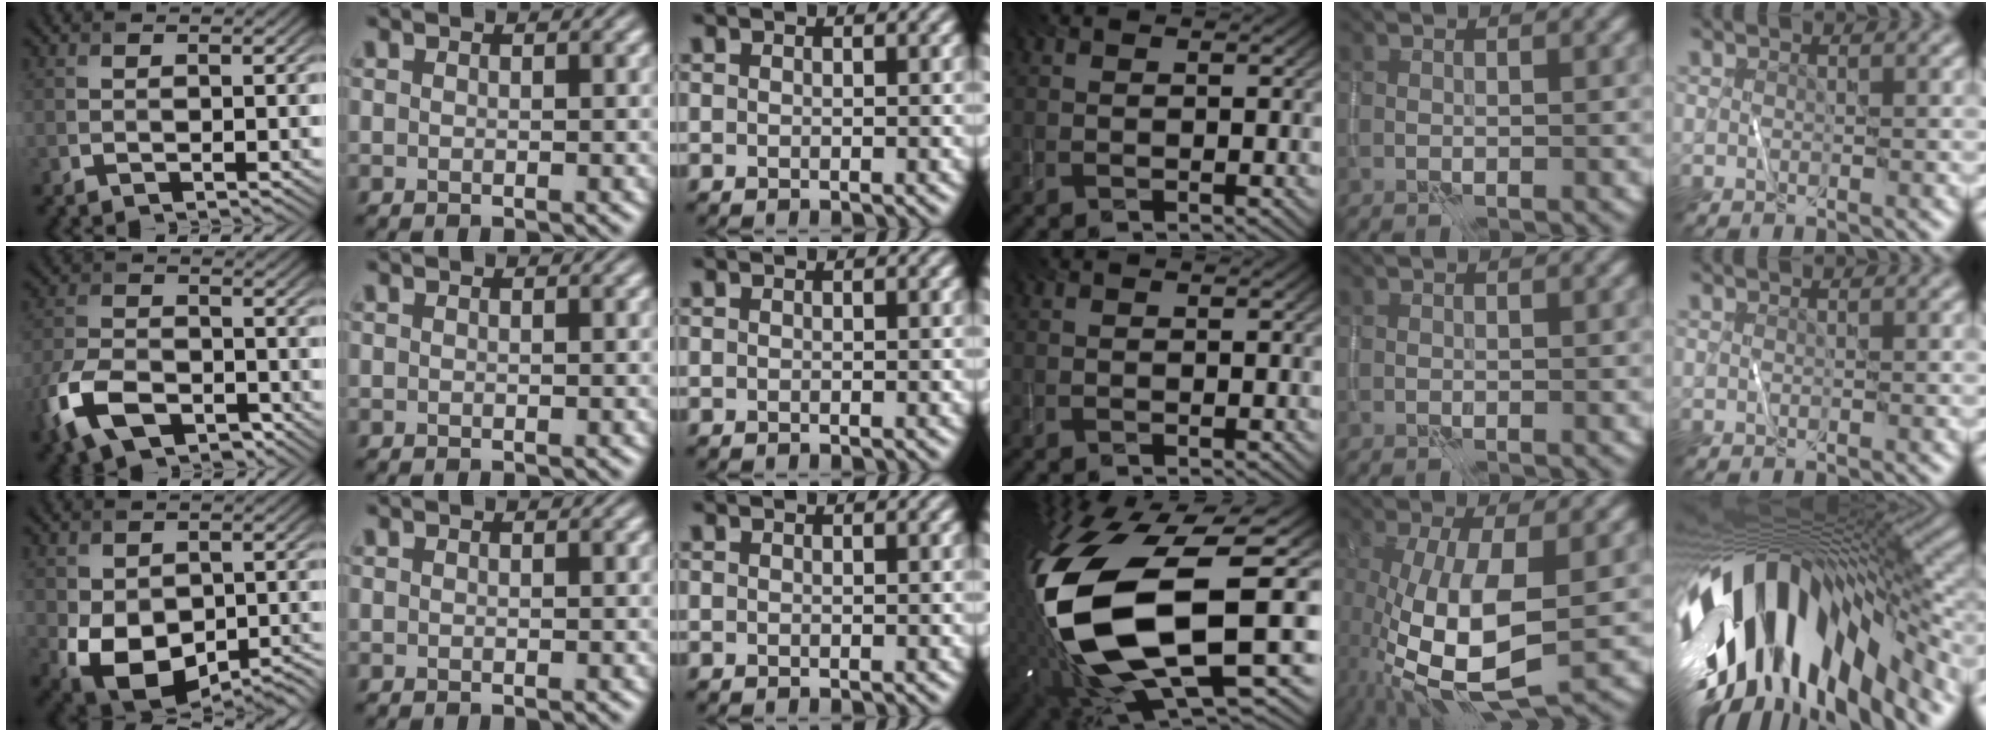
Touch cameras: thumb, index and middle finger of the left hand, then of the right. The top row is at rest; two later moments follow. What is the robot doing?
{"motion": "wipe", "object": "whiteboard"}